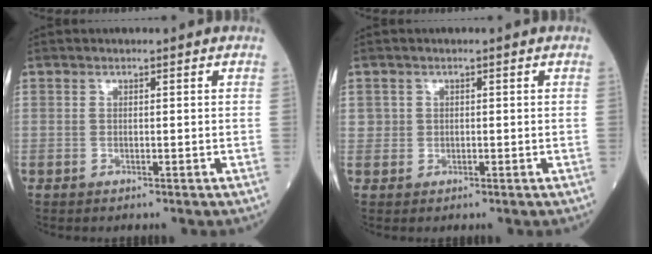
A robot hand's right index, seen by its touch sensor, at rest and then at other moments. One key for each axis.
{"total": 1.1, "fx": 0.2, "fy": 1.1, "fz": 0.1, "tx": 0.007, "ty": 0.003, "tz": 0.001}